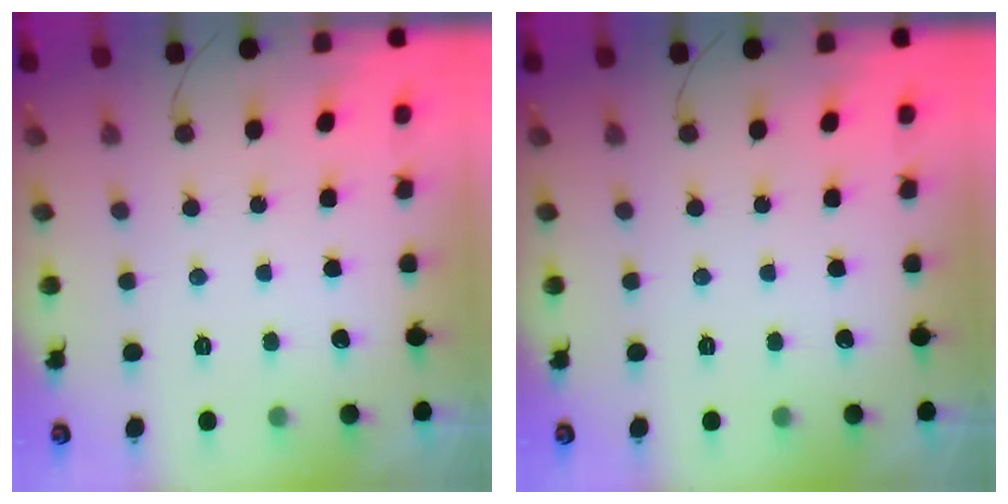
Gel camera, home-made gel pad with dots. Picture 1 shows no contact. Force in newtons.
{"total": 0.0}